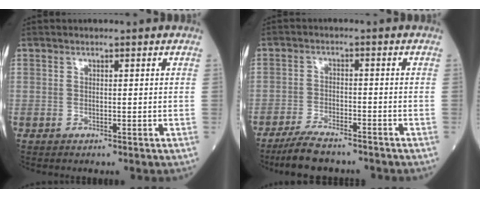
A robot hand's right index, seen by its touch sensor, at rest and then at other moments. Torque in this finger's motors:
{"motor_torque": [0.16, -0.12, 0.04, 0.02]}